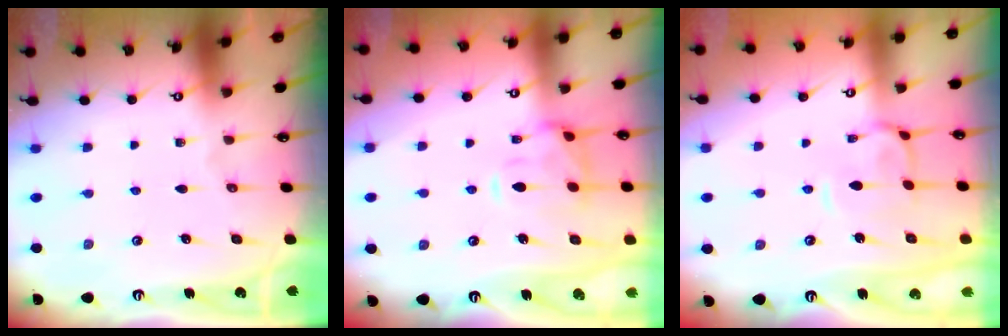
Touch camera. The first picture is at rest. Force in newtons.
{"total": 3.8, "press": 3.5, "slide": 1.4}
{"total": 1.6, "press": 1.4, "slide": 0.9}